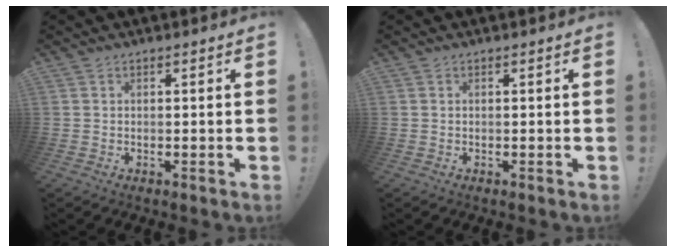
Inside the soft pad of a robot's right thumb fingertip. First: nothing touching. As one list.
[{"total": 0.0}]